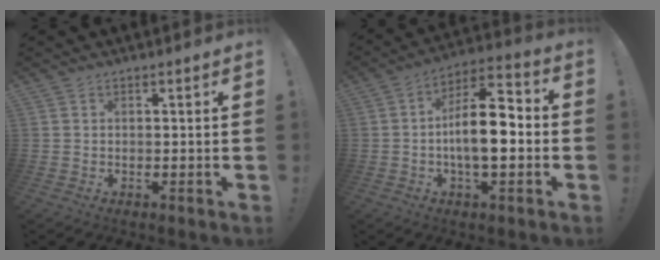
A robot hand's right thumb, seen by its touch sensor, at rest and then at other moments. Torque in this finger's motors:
{"motor_torque": [0.20, 0.72, 0.70, 0.36, 0.11]}